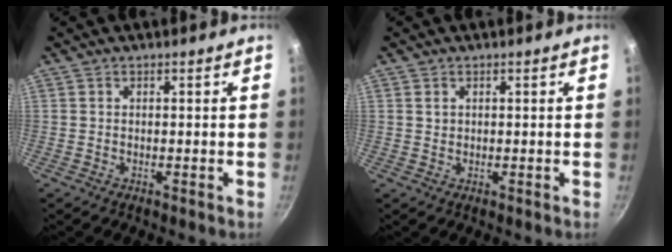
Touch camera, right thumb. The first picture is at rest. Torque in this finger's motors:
{"motor_torque": [-0.28, -0.33, -0.01, 0.45, -0.02]}